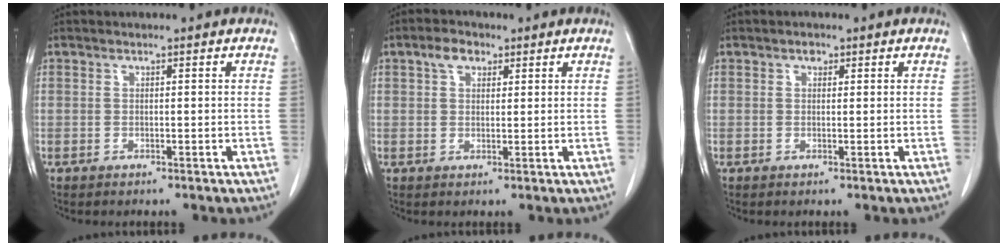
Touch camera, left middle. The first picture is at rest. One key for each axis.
{"total": 3.2, "fx": 1.8, "fy": 1.9, "fz": 1.7, "tx": -0.035, "ty": 0.009, "tz": 0.034}
{"total": 0.9, "fx": 0.5, "fy": 0.6, "fz": 0.4, "tx": -0.005, "ty": -0.002, "tz": 0.008}